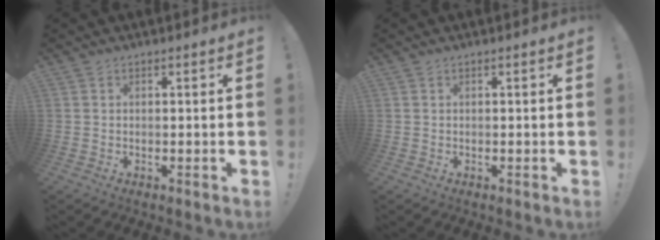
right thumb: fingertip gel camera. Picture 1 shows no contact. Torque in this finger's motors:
{"motor_torque": [0.10, 0.01, -0.13, 0.02, 0.03]}